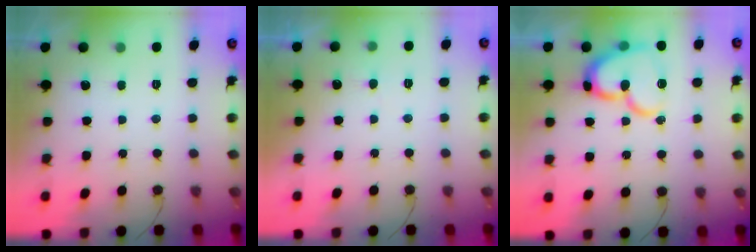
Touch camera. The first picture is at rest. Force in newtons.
{"total": 4.1, "press": 4.1, "slide": 0.4}
{"total": 16.3, "press": 16.2, "slide": 2.0}